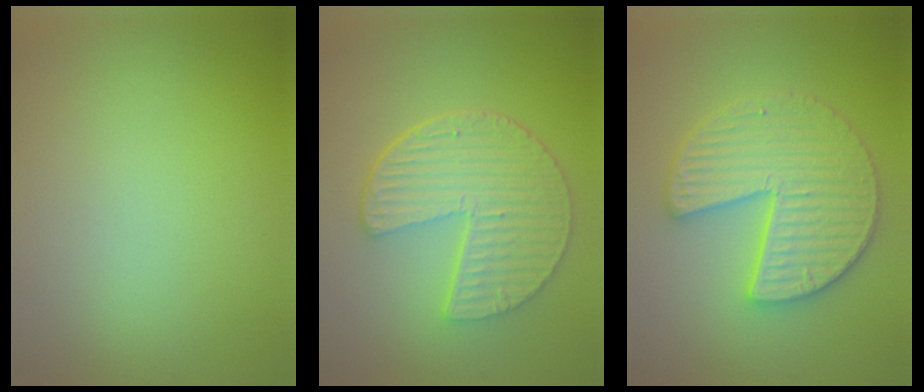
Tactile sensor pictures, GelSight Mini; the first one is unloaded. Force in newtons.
{"total": 6.5, "press": 4.8, "slide": 4.4}
{"total": 6.0, "press": 5.9, "slide": 1.0}